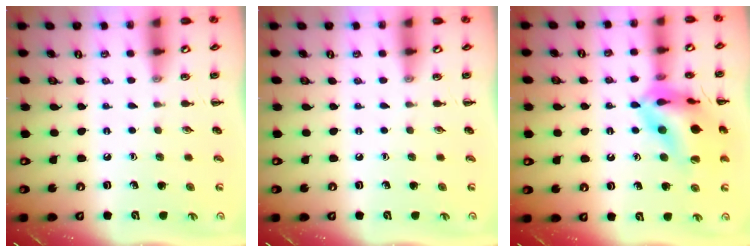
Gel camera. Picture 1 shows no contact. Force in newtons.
{"total": 0.0}
{"total": 18.3, "press": 18.1, "slide": 2.8}